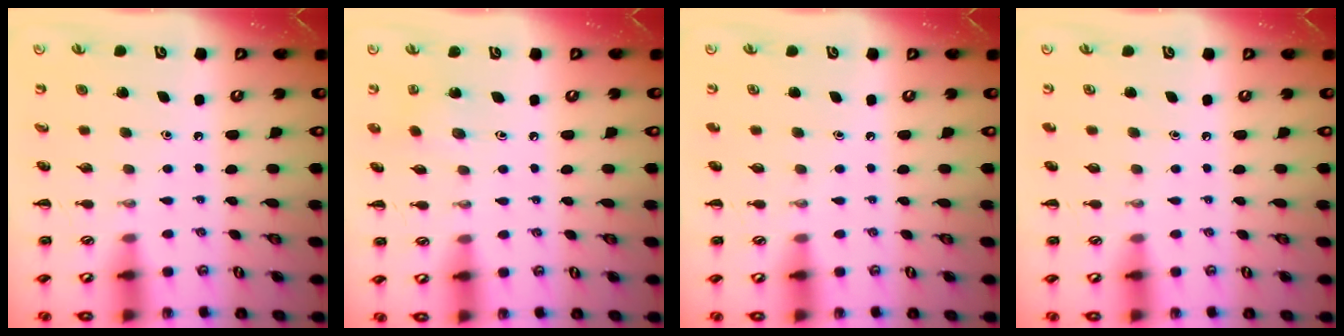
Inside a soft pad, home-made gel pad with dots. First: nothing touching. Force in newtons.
{"total": 1.5, "press": 1.4, "slide": 0.6}
{"total": 0.0}
{"total": 0.0}